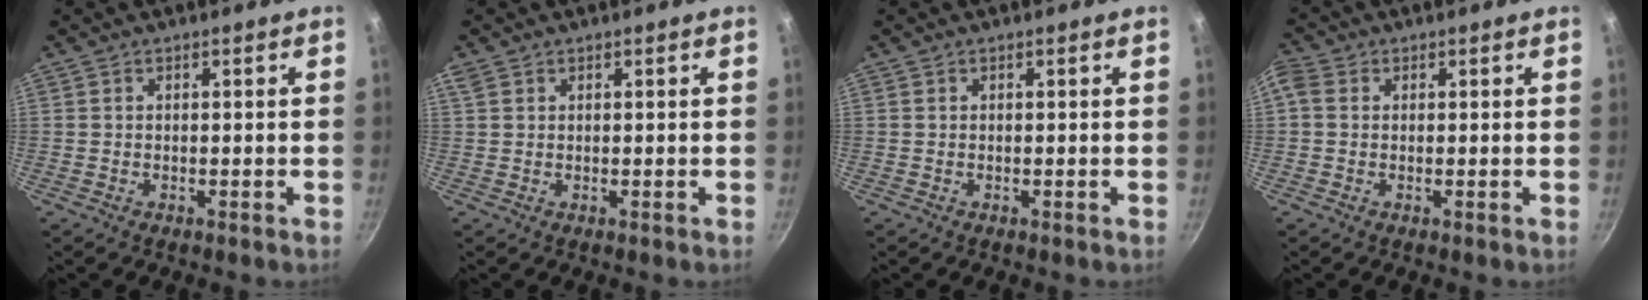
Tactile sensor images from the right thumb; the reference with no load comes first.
{"total": 2.0, "force": [1.1, 1.4, 1.0], "torque": [-0.019, 0.005, 0.023]}
{"total": 0.0}
{"total": 2.6, "force": [0.3, 2.2, 1.3], "torque": [-0.028, 0.009, -0.003]}